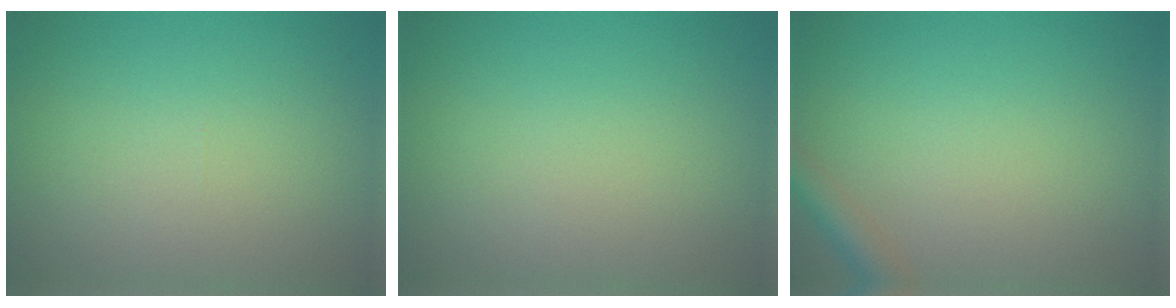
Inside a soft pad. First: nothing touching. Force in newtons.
{"total": 0.0}
{"total": 2.3, "press": 2.3, "slide": 0.1}